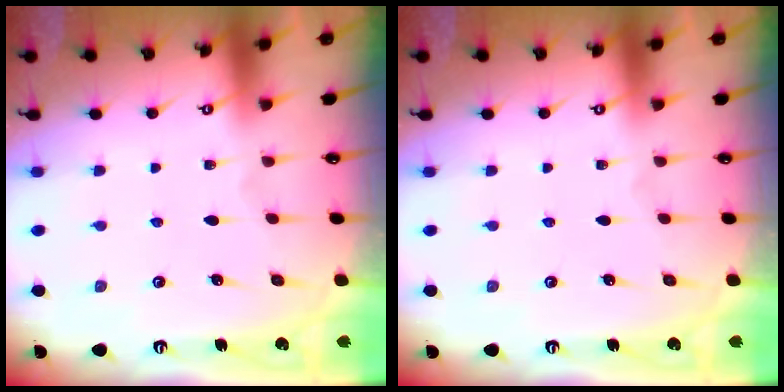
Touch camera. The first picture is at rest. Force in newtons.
{"total": 0.0}